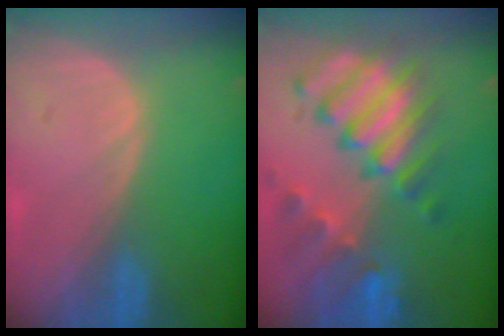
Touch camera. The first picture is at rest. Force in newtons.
{"total": 11.3, "press": 9.8, "slide": 5.7}